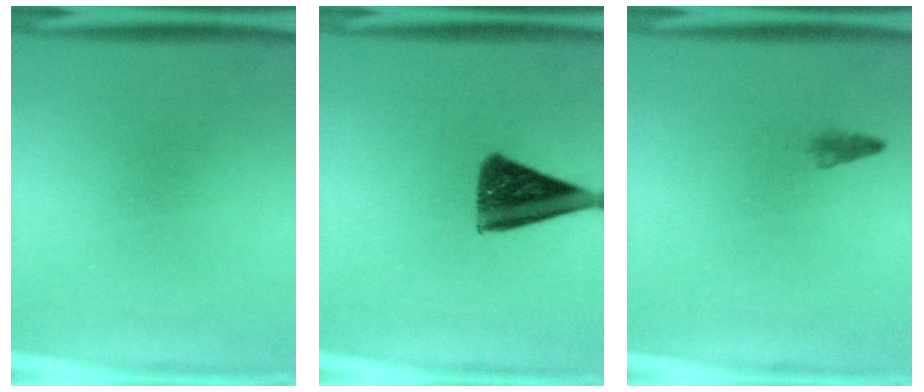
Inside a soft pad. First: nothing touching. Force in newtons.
{"total": 10.8}
{"total": 0.9}